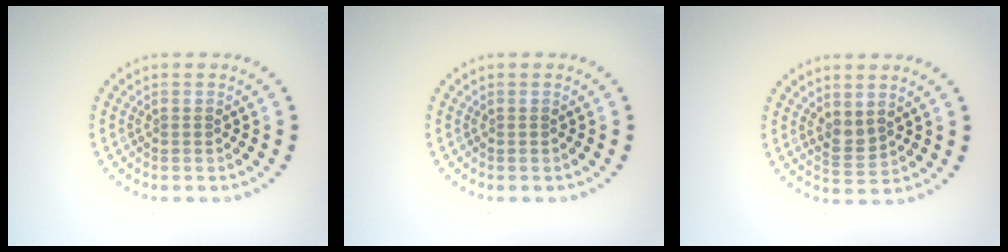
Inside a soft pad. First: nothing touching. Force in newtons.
{"total": 0.0}
{"total": 1.8, "press": 1.5, "slide": 0.9}